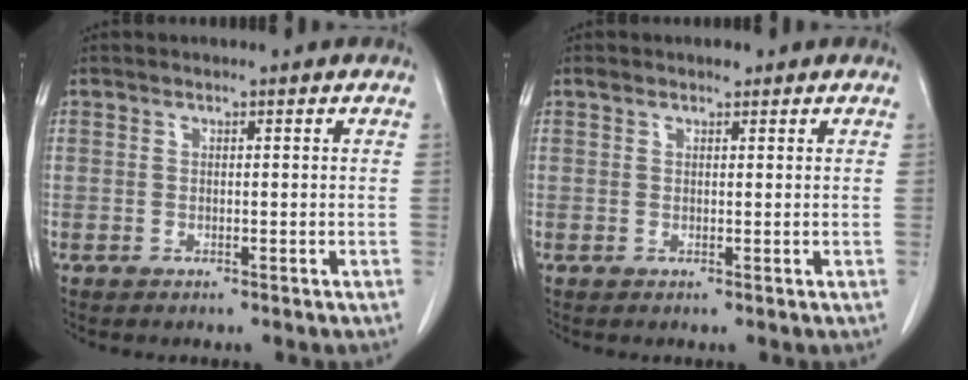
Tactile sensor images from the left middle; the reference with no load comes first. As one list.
[{"total": 1.4, "force": [1.1, 0.6, 0.6], "torque": [-0.014, 0.011, 0.017]}]